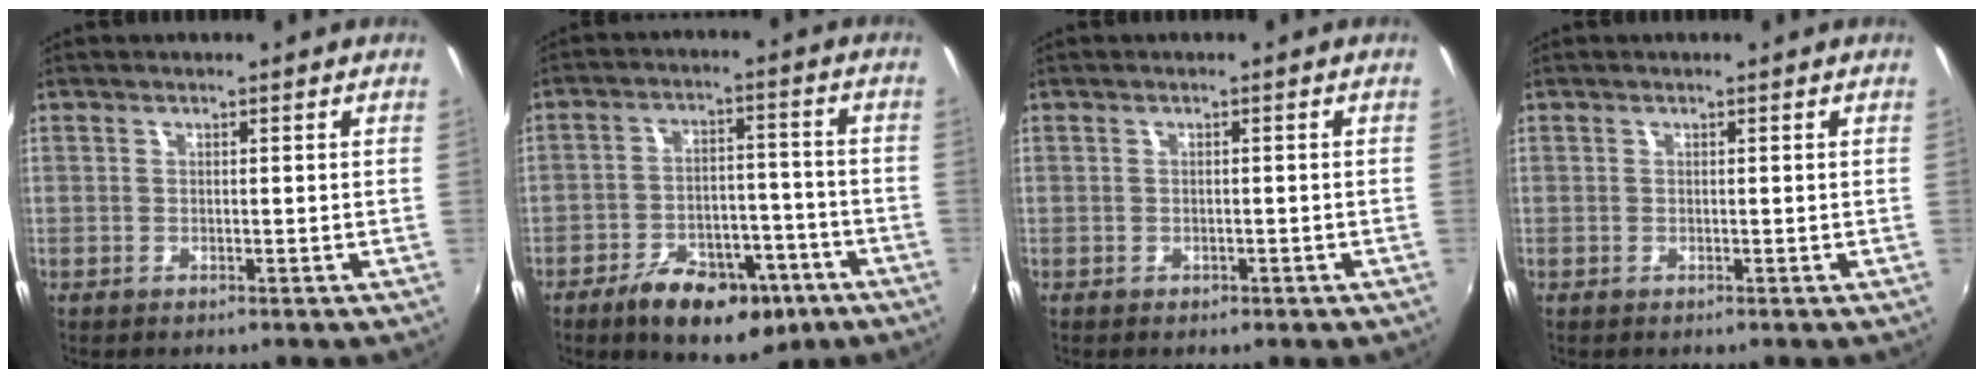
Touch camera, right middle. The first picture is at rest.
{"total": 12.9, "force": [-7.7, 6.3, 8.2], "torque": [-0.153, -0.002, -0.108]}
{"total": 0.7, "force": [-0.1, 0.6, 0.4], "torque": [-0.006, -0.005, 0.003]}
{"total": 0.0}